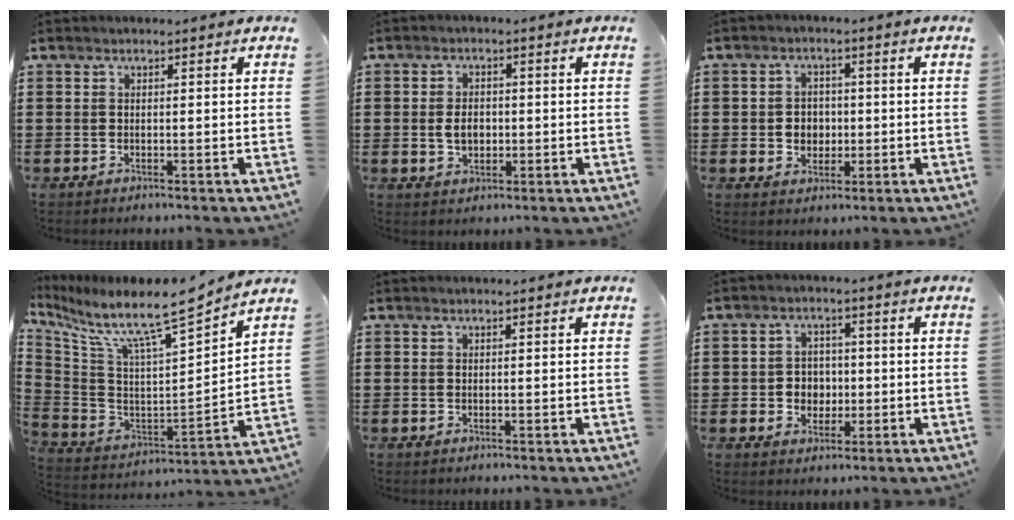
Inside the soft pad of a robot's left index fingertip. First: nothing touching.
{"total": 3.5, "force": [-0.2, 2.3, 2.7], "torque": [-0.046, 0.002, -0.007]}
{"total": 3.5, "force": [-0.4, 3.1, 1.6], "torque": [-0.033, 0.004, -0.014]}
{"total": 10.0, "force": [8.4, 0.5, 5.4], "torque": [-0.142, -0.068, 0.134]}
{"total": 0.0}
{"total": 4.1, "force": [-0.5, 3.8, 1.5], "torque": [-0.035, 0.005, -0.014]}